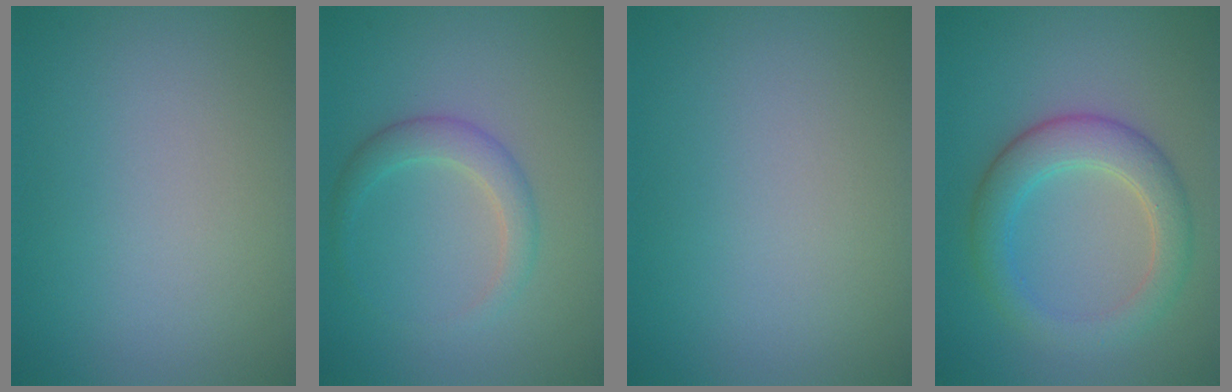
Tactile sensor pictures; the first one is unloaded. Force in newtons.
{"total": 2.4, "press": 2.4, "slide": 0.1}
{"total": 0.0}
{"total": 4.5, "press": 4.5, "slide": 0.2}